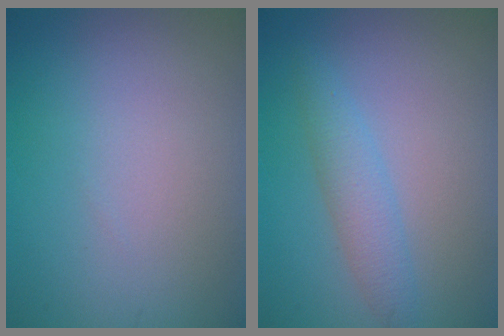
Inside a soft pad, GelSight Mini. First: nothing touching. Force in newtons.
{"total": 2.5, "press": 2.5, "slide": 0.1}